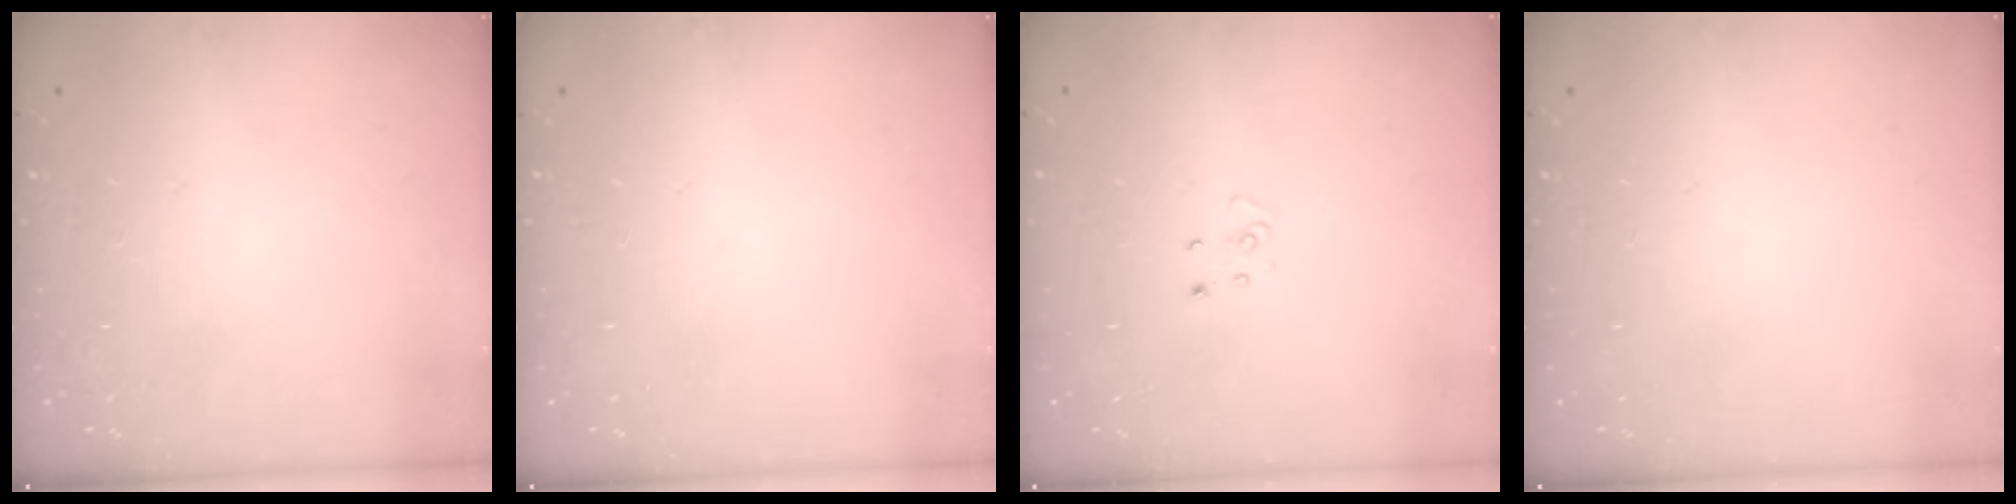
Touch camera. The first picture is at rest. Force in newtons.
{"total": 0.0}
{"total": 2.5, "press": 2.5, "slide": 0.3}
{"total": 0.0}